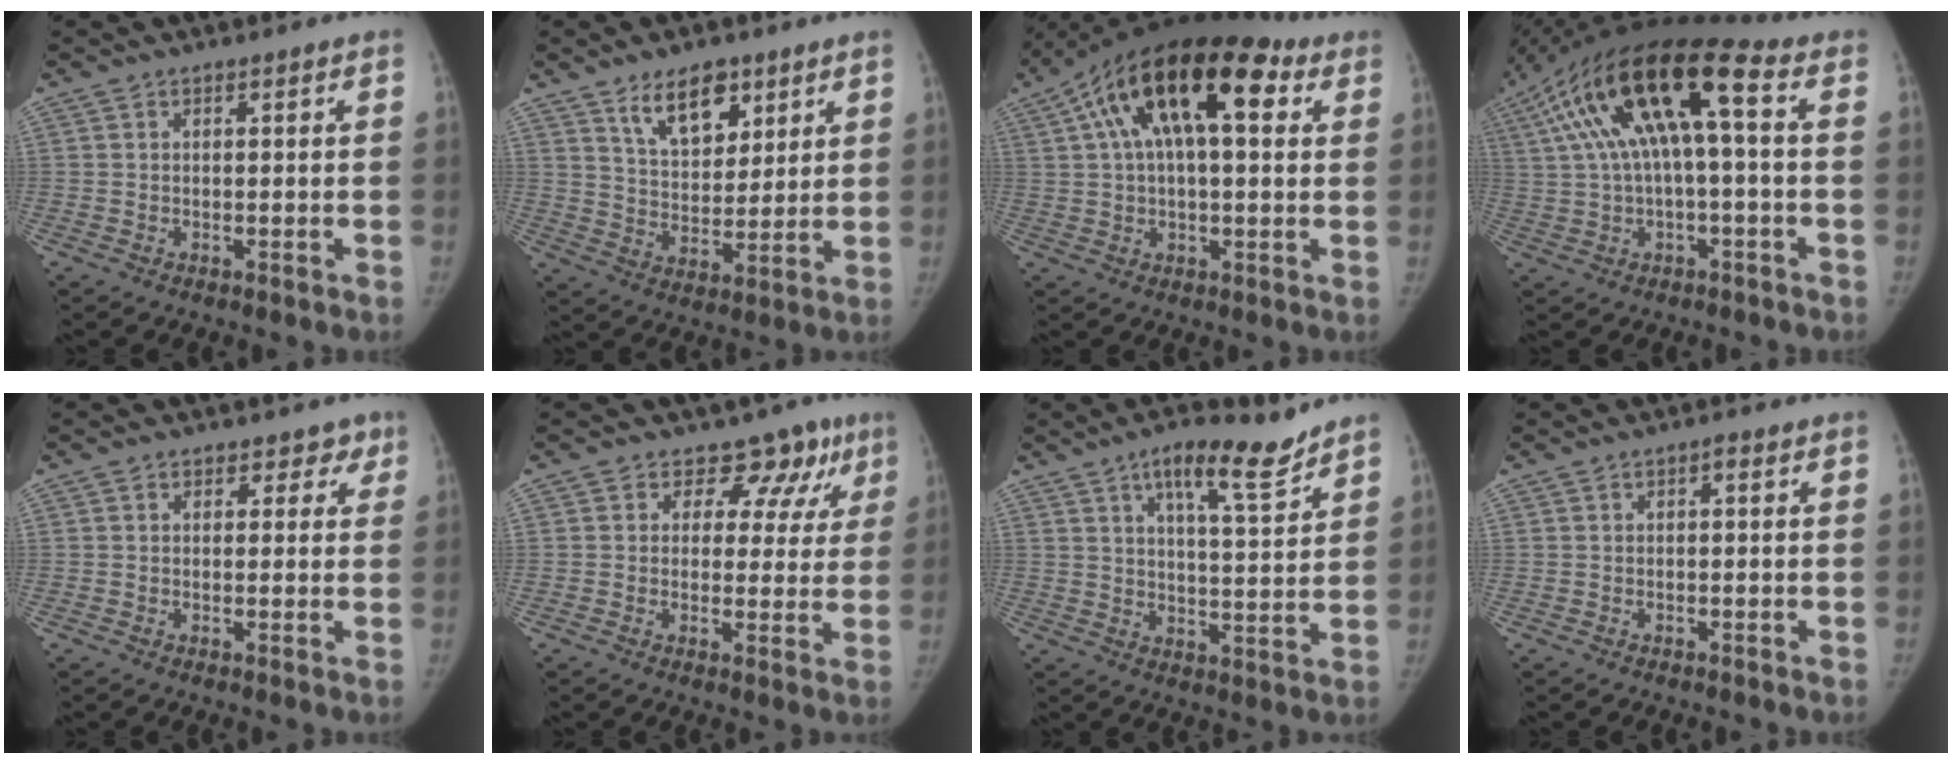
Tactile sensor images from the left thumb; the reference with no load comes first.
{"total": 10.7, "force": [6.4, 5.9, 6.2], "torque": [-0.068, -0.042, 0.116]}
{"total": 20.8, "force": [7.0, 9.5, 17.1], "torque": [-0.282, 0.037, 0.104]}
{"total": 18.4, "force": [3.7, 6.2, 16.9], "torque": [-0.336, 0.051, 0.057]}
{"total": 3.0, "force": [1.7, 2.4, 0.5], "torque": [0.032, -0.005, 0.013]}
{"total": 9.1, "force": [5.5, 6.7, 2.7], "torque": [0.022, -0.017, 0.049]}
{"total": 10.5, "force": [7.3, 2.7, 7.1], "torque": [-0.096, -0.042, 0.116]}
{"total": 0.8, "force": [0.0, 0.4, 0.7], "torque": [-0.004, 0.004, -0.005]}